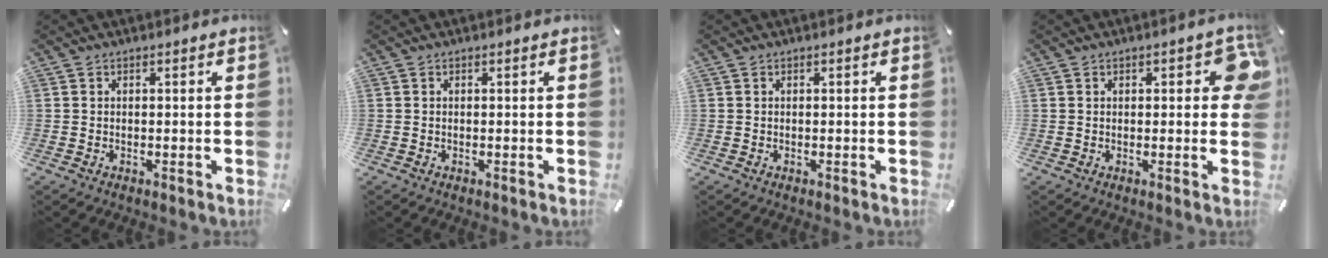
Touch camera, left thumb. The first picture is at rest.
{"total": 0.0}
{"total": 0.0}
{"total": 6.1, "force": [1.7, 2.8, 5.2], "torque": [-0.060, -0.005, 0.022]}